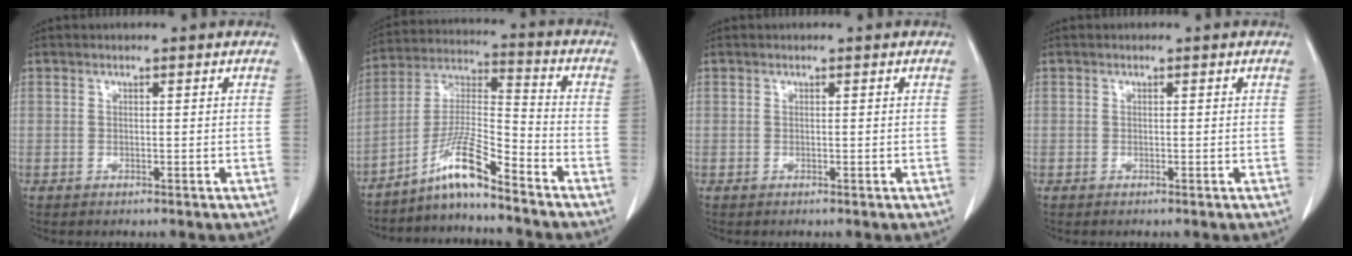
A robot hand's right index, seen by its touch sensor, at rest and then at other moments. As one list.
[{"total": 9.1, "force": [-7.0, -0.3, 5.8], "torque": [-0.122, 0.001, -0.133]}, {"total": 0.0}, {"total": 0.0}]